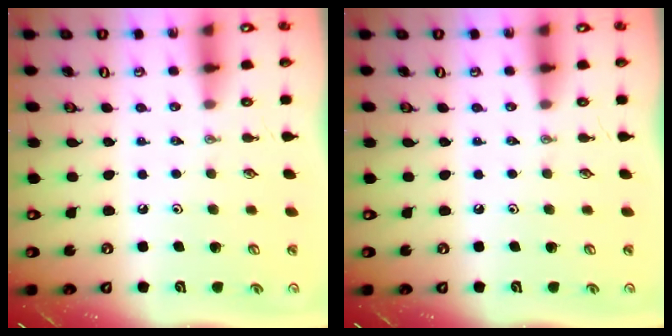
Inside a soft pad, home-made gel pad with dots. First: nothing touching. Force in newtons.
{"total": 0.0}